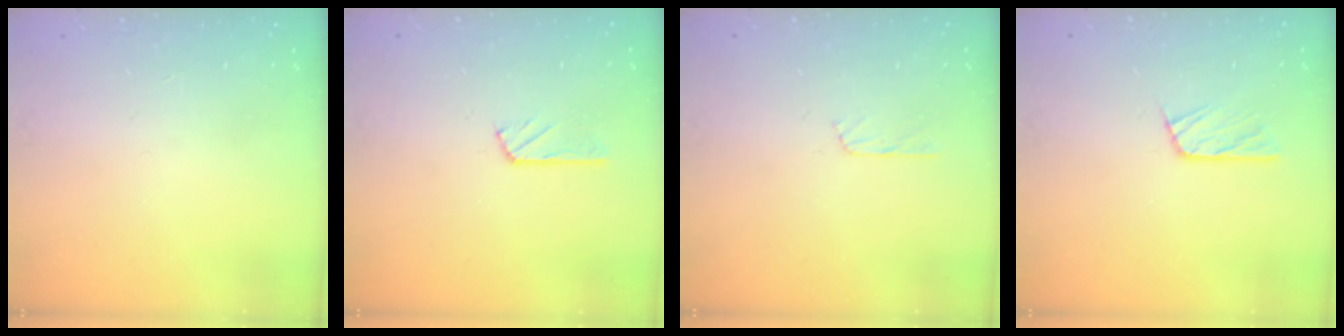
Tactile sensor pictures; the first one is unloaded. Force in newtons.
{"total": 2.9, "press": 2.9, "slide": 0.5}
{"total": 2.7, "press": 2.7, "slide": 0.3}
{"total": 6.1, "press": 6.1, "slide": 0.7}